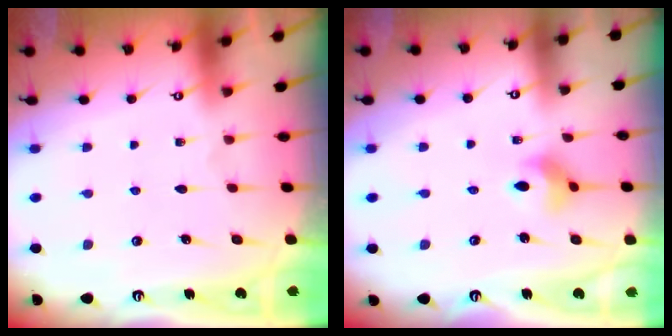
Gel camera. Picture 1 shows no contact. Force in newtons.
{"total": 5.1, "press": 5.1, "slide": 0.7}